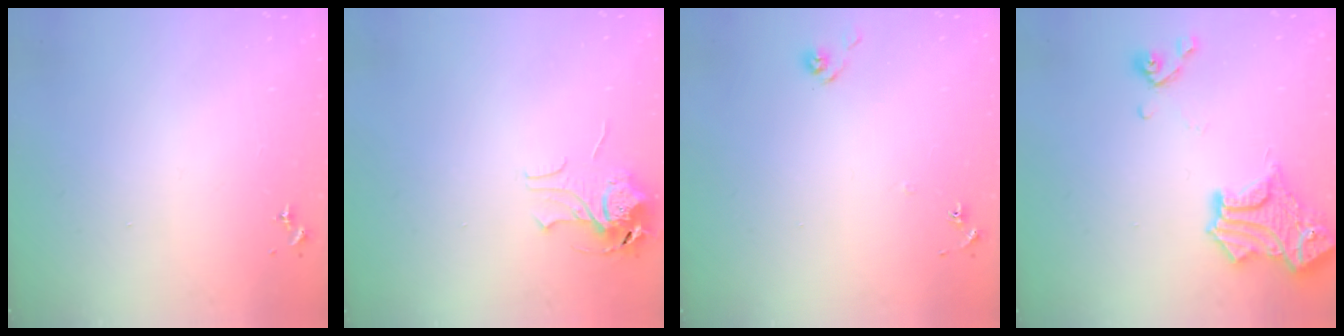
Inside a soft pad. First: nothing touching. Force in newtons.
{"total": 8.0, "press": 8.0, "slide": 0.5}
{"total": 5.4, "press": 5.4, "slide": 0.5}
{"total": 16.0, "press": 15.9, "slide": 1.4}